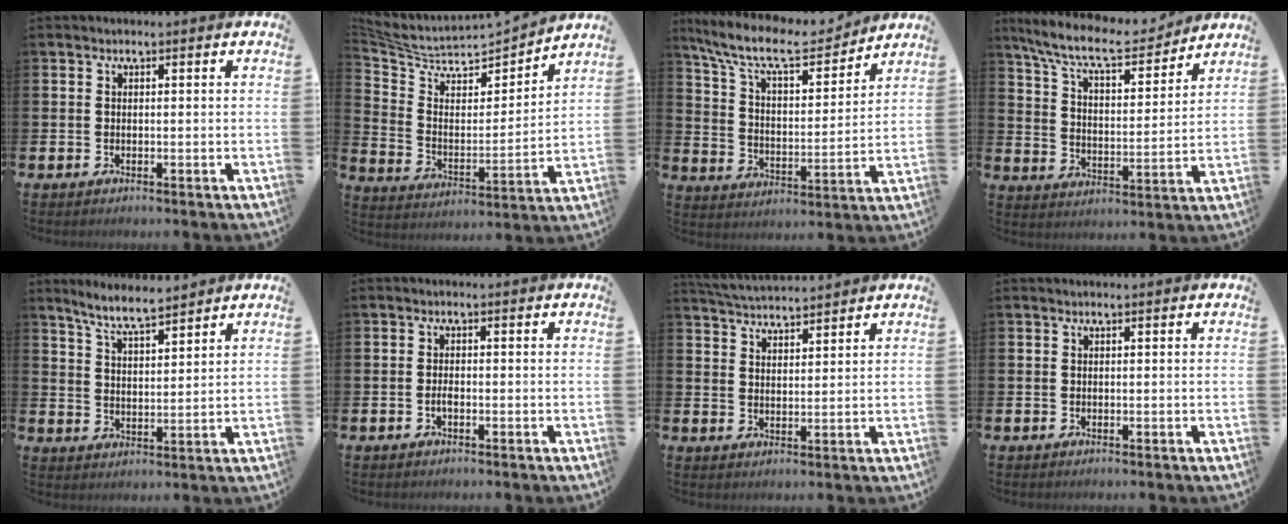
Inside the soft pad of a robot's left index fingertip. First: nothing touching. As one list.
[{"total": 6.1, "force": [5.4, 2.2, 1.7], "torque": [-0.070, -0.049, 0.086]}, {"total": 10.9, "force": [9.7, 2.5, 4.3], "torque": [-0.120, -0.057, 0.167]}, {"total": 9.8, "force": [8.9, 1.8, 3.8], "torque": [-0.104, -0.055, 0.153]}, {"total": 6.2, "force": [5.9, 0.6, 1.8], "torque": [-0.055, -0.023, 0.108]}, {"total": 1.1, "force": [-0.5, 0.4, 0.9], "torque": [-0.013, -0.003, -0.011]}, {"total": 4.2, "force": [4.2, 0.2, 0.1], "torque": [-0.010, -0.025, 0.075]}, {"total": 0.0}]